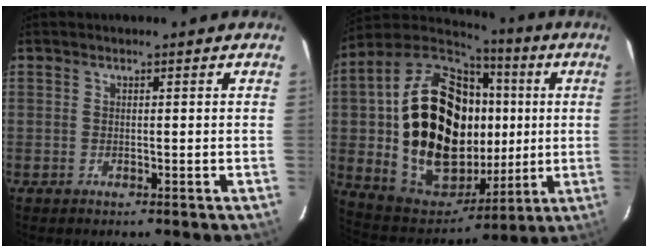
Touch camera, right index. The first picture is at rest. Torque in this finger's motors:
{"motor_torque": [1.65, -0.49, 1.06, 0.21]}